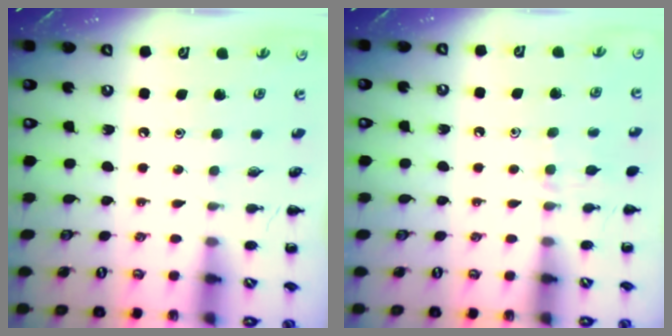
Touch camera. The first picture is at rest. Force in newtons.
{"total": 6.6, "press": 6.3, "slide": 2.1}